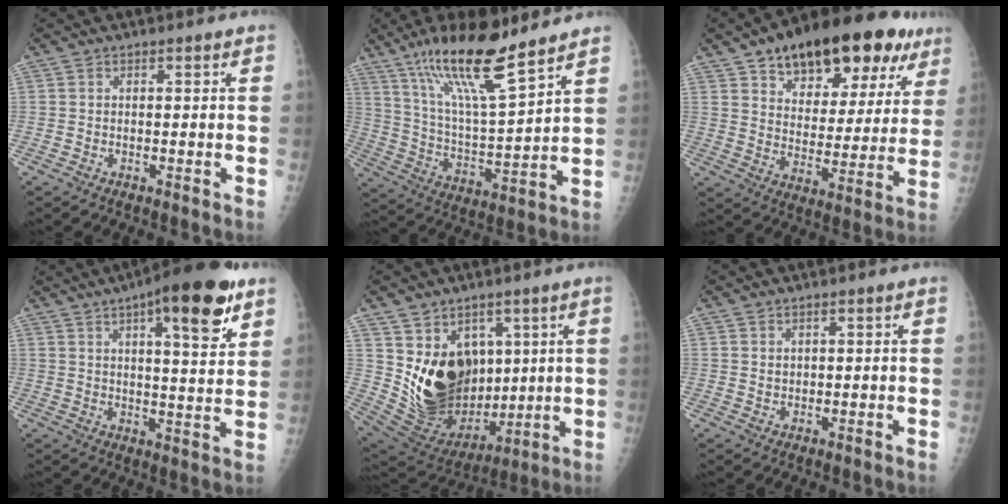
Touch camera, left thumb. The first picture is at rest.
{"total": 17.5, "force": [12.3, 2.9, 12.1], "torque": [-0.205, -0.062, 0.230]}
{"total": 25.3, "force": [14.9, 12.4, 16.2], "torque": [-0.199, -0.015, 0.220]}
{"total": 16.5, "force": [9.0, 4.6, 13.0], "torque": [-0.164, -0.033, 0.126]}
{"total": 18.1, "force": [3.9, 13.5, 11.5], "torque": [-0.161, -0.035, 0.110]}
{"total": 1.1, "force": [0.6, 0.8, 0.4], "torque": [0.001, -0.004, 0.012]}